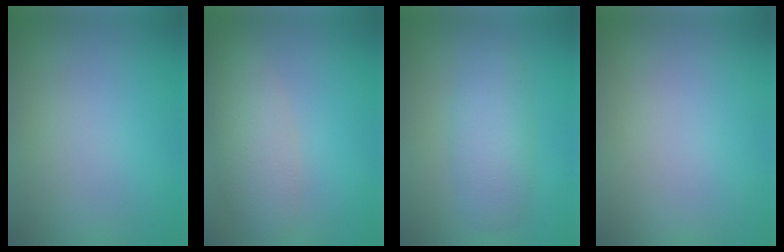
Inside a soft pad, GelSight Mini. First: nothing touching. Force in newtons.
{"total": 3.6, "press": 3.6, "slide": 0.2}
{"total": 3.5, "press": 3.5, "slide": 0.0}
{"total": 0.0}